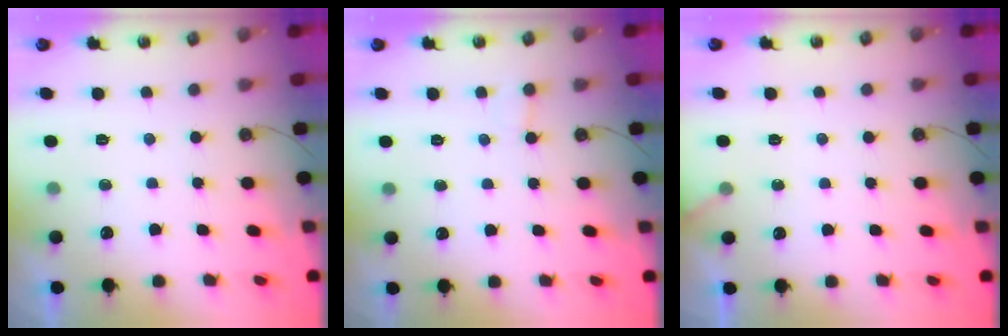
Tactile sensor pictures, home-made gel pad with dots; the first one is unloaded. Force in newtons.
{"total": 2.8, "press": 2.8, "slide": 0.2}
{"total": 1.7, "press": 1.7, "slide": 0.1}